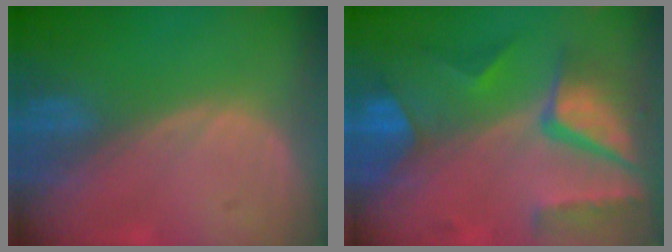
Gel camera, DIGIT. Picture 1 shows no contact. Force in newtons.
{"total": 10.4, "press": 8.8, "slide": 5.5}